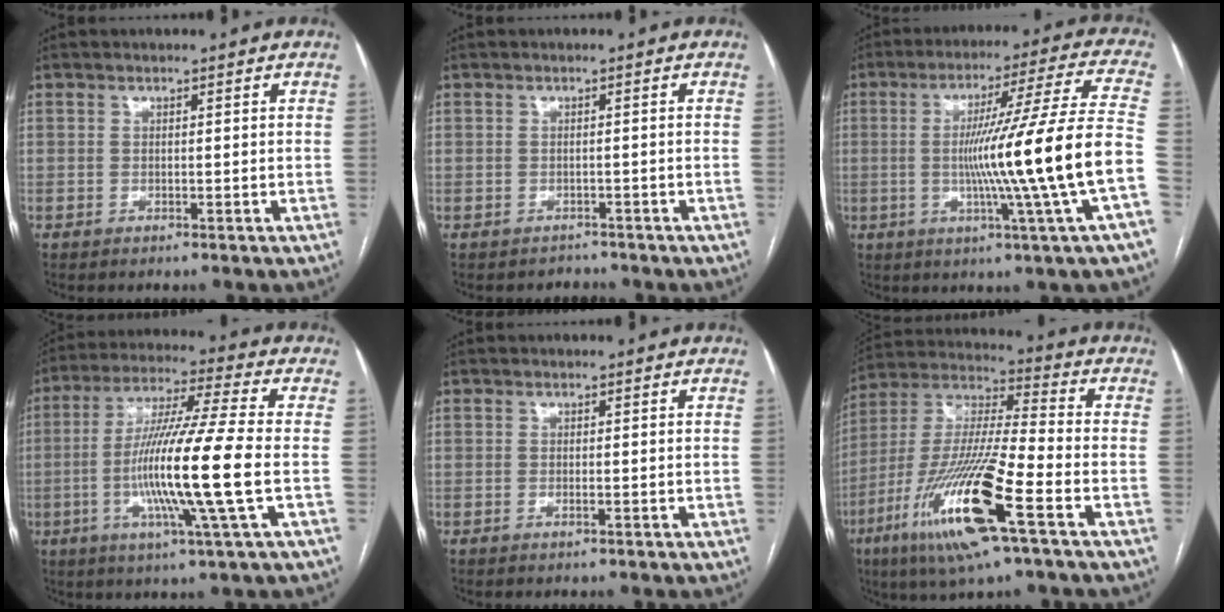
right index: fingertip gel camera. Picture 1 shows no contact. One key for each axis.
{"total": 1.6, "fx": -1.2, "fy": 0.8, "fz": -0.6, "tx": -0.002, "ty": 0.001, "tz": -0.019}
{"total": 18.8, "fx": -3.2, "fy": -2.9, "fz": 18.3, "tx": -0.281, "ty": -0.007, "tz": -0.061}
{"total": 16.1, "fx": -3.0, "fy": -1.3, "fz": 15.8, "tx": -0.301, "ty": -0.014, "tz": -0.066}
{"total": 0.6, "fx": -0.3, "fy": 0.0, "fz": 0.6, "tx": -0.013, "ty": -0.001, "tz": -0.004}
{"total": 20.0, "fx": -8.7, "fy": 1.7, "fz": 17.9, "tx": -0.386, "ty": -0.036, "tz": -0.164}